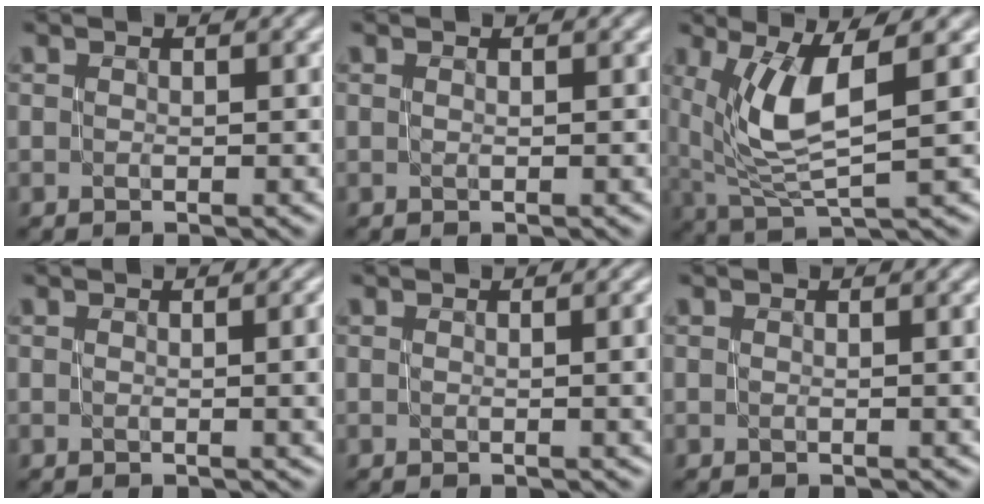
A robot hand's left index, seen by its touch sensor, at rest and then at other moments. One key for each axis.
{"total": 0.0}
{"total": 6.1, "fx": 1.8, "fy": 1.7, "fz": 5.6, "tx": -0.114, "ty": -0.002, "tz": 0.041}
{"total": 4.5, "fx": 0.1, "fy": 1.8, "fz": 4.1, "tx": -0.030, "ty": 0.007, "tz": 0.001}
{"total": 3.6, "fx": 0.1, "fy": 1.4, "fz": 3.4, "tx": -0.030, "ty": 0.007, "tz": 0.000}
{"total": 2.0, "fx": 0.1, "fy": 0.7, "fz": 1.9, "tx": -0.021, "ty": 0.004, "tz": -0.001}